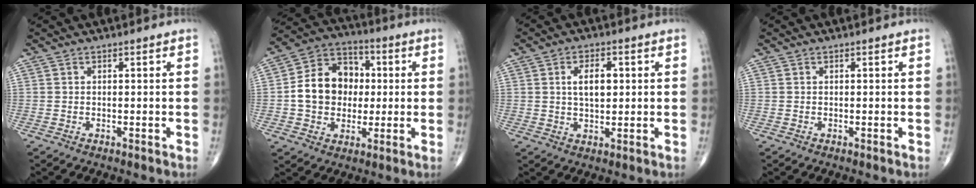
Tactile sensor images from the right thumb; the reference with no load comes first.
{"total": 13.9, "force": [0.1, 11.3, 8.2], "torque": [-0.102, 0.027, -0.003]}
{"total": 5.9, "force": [1.1, 3.2, 4.9], "torque": [-0.071, -0.001, 0.017]}
{"total": 0.0}